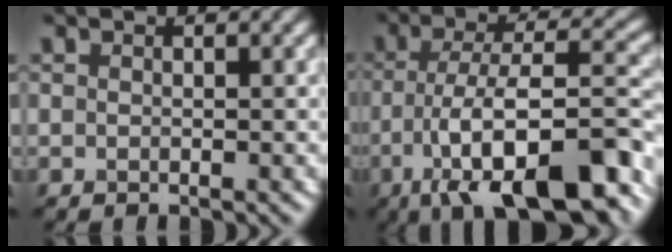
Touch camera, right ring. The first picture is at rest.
{"total": 13.6, "force": [-6.0, 4.5, 11.4], "torque": [-0.173, 0.001, -0.096]}